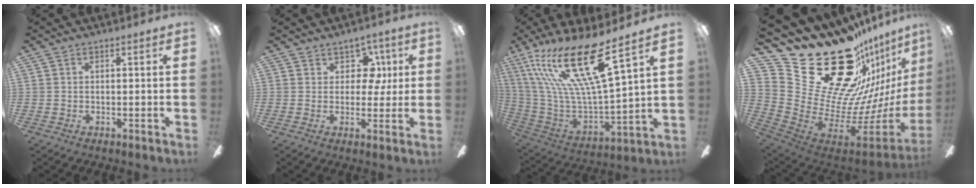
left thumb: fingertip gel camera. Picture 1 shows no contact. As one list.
[{"total": 7.2, "force": [3.0, 5.5, 3.6], "torque": [-0.038, -0.003, 0.051]}, {"total": 25.2, "force": [14.9, 5.4, 19.6], "torque": [-0.408, -0.095, 0.246]}, {"total": 35.9, "force": [21.3, 19.9, 21.0], "torque": [-0.319, -0.202, 0.453]}]